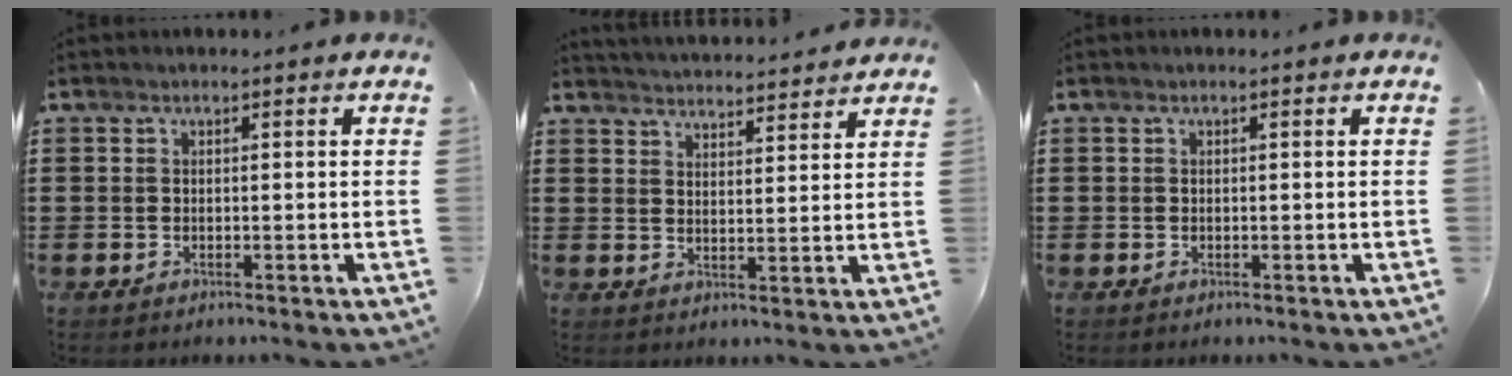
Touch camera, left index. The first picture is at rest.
{"total": 3.8, "force": [3.7, -0.3, -0.2], "torque": [-0.009, -0.021, 0.066]}
{"total": 0.0}